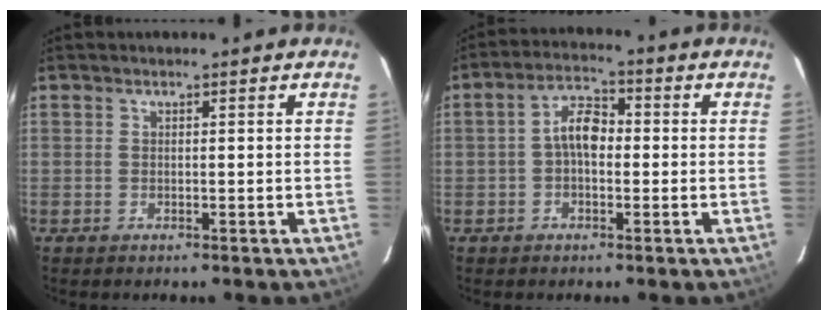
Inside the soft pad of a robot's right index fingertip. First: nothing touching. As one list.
[{"total": 5.5, "force": [-0.4, 3.2, 4.5], "torque": [-0.083, 0.020, -0.009]}]